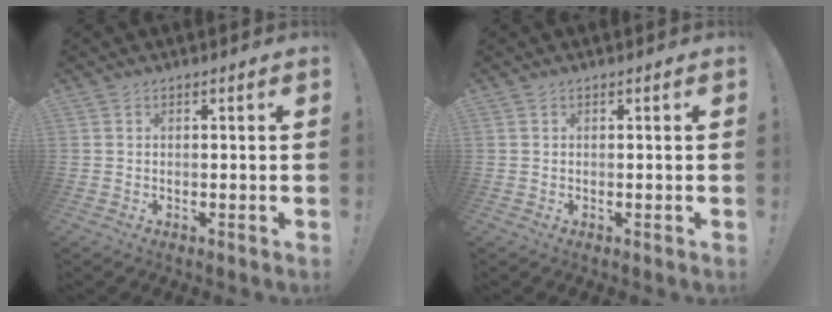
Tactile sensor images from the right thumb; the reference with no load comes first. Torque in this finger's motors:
{"motor_torque": [-0.08, 0.15, 0.19, -0.01, 0.04]}